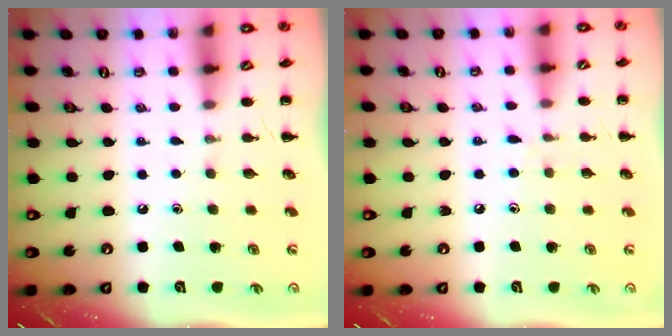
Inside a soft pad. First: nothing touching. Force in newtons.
{"total": 3.8, "press": 3.4, "slide": 1.7}